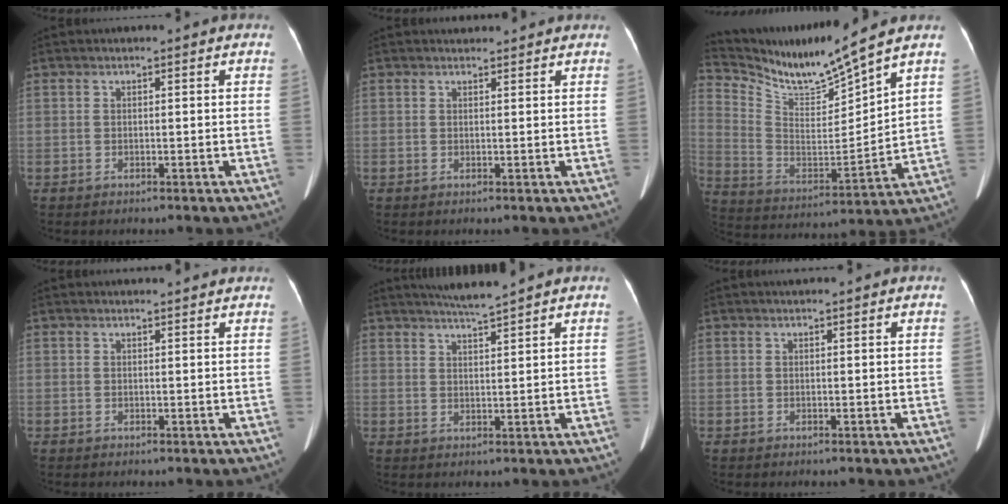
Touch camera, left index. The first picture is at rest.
{"total": 2.2, "force": [2.2, 0.5, 0.2], "torque": [-0.009, 0.014, 0.029]}
{"total": 13.0, "force": [11.8, -1.1, 5.2], "torque": [-0.116, -0.012, 0.233]}
{"total": 3.5, "force": [3.4, 0.7, 0.5], "torque": [-0.006, 0.026, 0.038]}
{"total": 4.4, "force": [3.9, -1.2, 1.6], "torque": [-0.030, 0.000, 0.073]}
{"total": 0.9, "force": [0.8, 0.0, 0.4], "torque": [-0.007, 0.011, 0.015]}